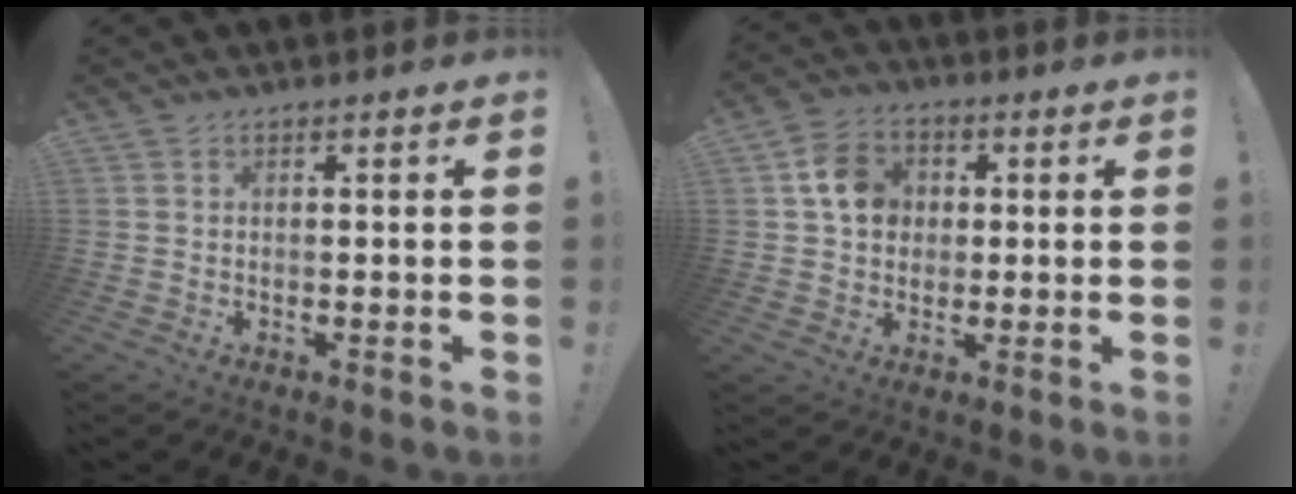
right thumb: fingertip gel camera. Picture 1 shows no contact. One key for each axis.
{"total": 10.2, "fx": 2.2, "fy": 8.7, "fz": 4.9, "tx": -0.070, "ty": 0.010, "tz": 0.047}